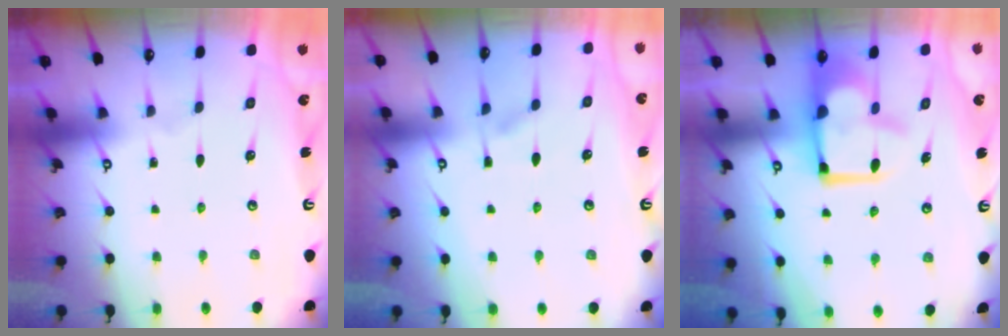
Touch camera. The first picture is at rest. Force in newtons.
{"total": 1.2, "press": 0.3, "slide": 1.1}
{"total": 10.9, "press": 10.9, "slide": 0.7}